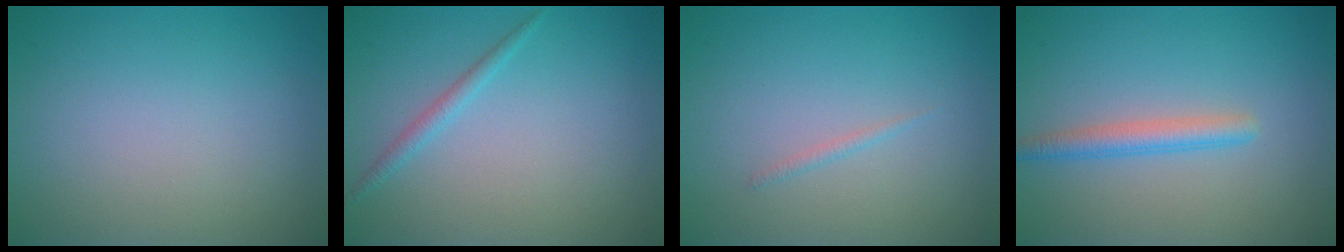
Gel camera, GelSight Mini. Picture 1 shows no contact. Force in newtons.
{"total": 1.3, "press": 1.3, "slide": 0.0}
{"total": 0.5, "press": 0.5, "slide": 0.1}
{"total": 2.3, "press": 2.3, "slide": 0.1}